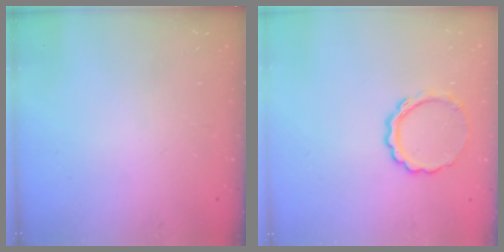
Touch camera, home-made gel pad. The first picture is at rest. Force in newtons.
{"total": 7.6, "press": 7.6, "slide": 0.7}